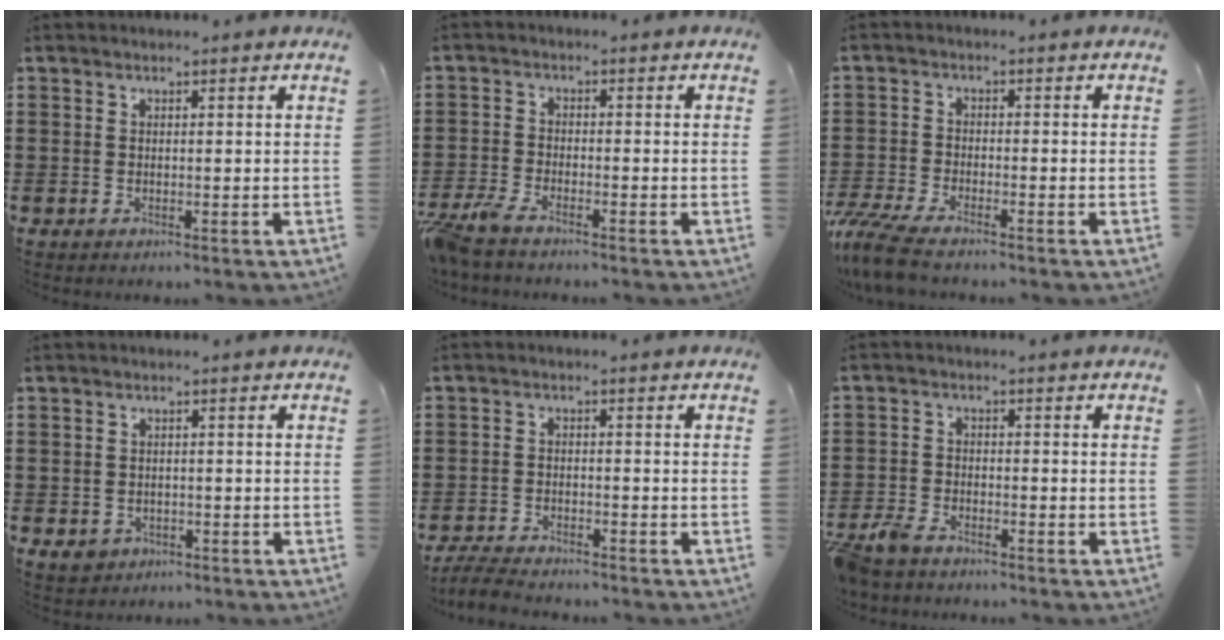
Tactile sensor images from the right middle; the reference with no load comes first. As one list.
[{"total": 3.7, "force": [-3.4, 0.3, 1.6], "torque": [-0.054, -0.011, -0.074]}, {"total": 5.4, "force": [-4.7, 0.6, 2.5], "torque": [-0.074, -0.017, -0.098]}, {"total": 1.7, "force": [-1.0, 1.3, 0.5], "torque": [-0.016, -0.003, -0.022]}, {"total": 4.1, "force": [-4.0, 0.4, 0.9], "torque": [-0.029, -0.004, -0.083]}, {"total": 3.7, "force": [-3.5, 0.9, 0.9], "torque": [-0.045, -0.005, -0.080]}]